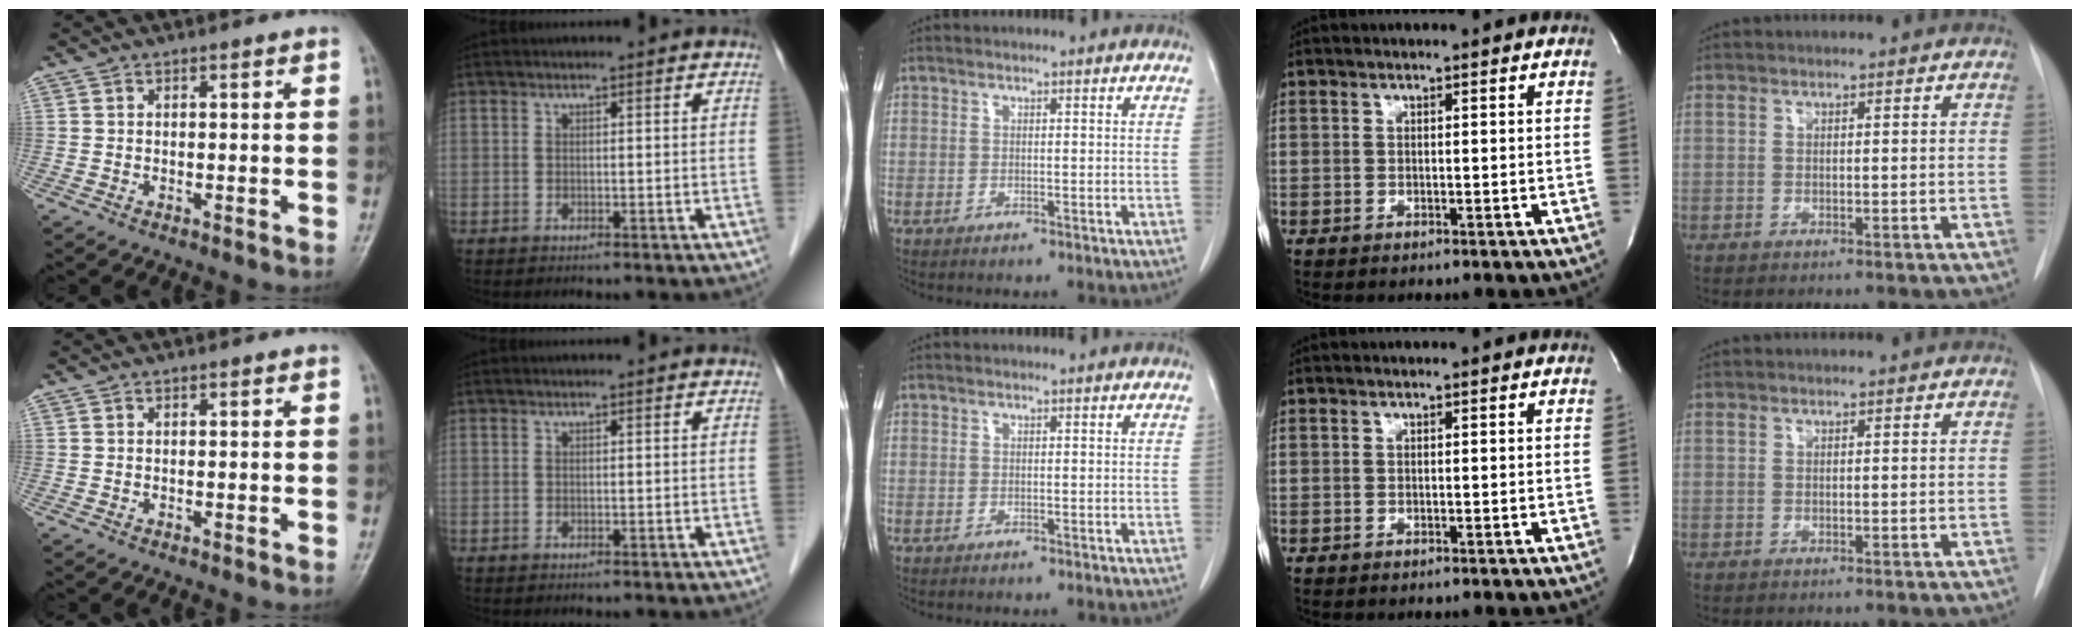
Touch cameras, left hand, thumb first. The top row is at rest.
{}